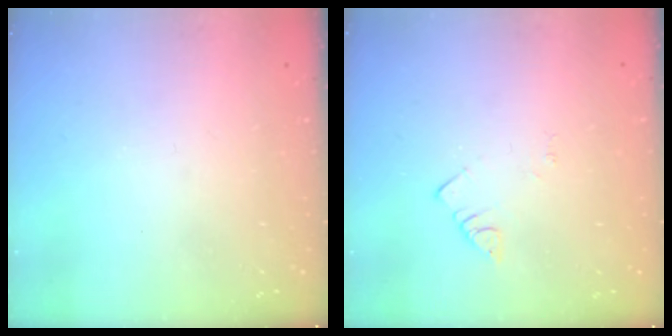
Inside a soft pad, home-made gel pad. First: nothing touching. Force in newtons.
{"total": 1.7, "press": 1.7, "slide": 0.3}